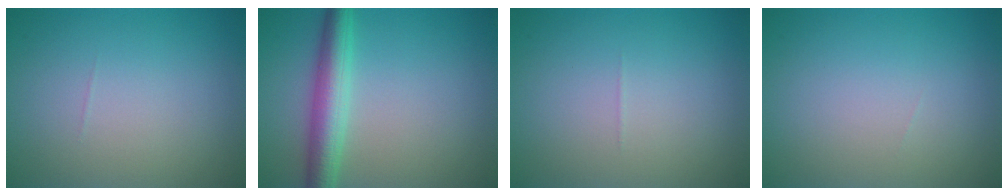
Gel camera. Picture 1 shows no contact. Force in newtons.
{"total": 4.6, "press": 4.6, "slide": 0.1}
{"total": 0.0}
{"total": 0.0}